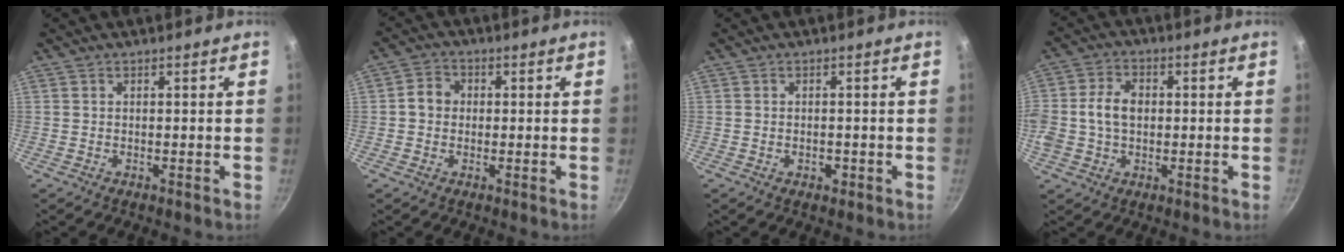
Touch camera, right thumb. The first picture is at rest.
{"total": 4.2, "force": [0.1, 3.7, 2.0], "torque": [-0.017, 0.012, -0.009]}
{"total": 1.8, "force": [-0.6, 1.2, 1.2], "torque": [-0.016, 0.002, -0.009]}
{"total": 8.7, "force": [0.2, 6.3, 6.0], "torque": [-0.108, 0.018, -0.006]}